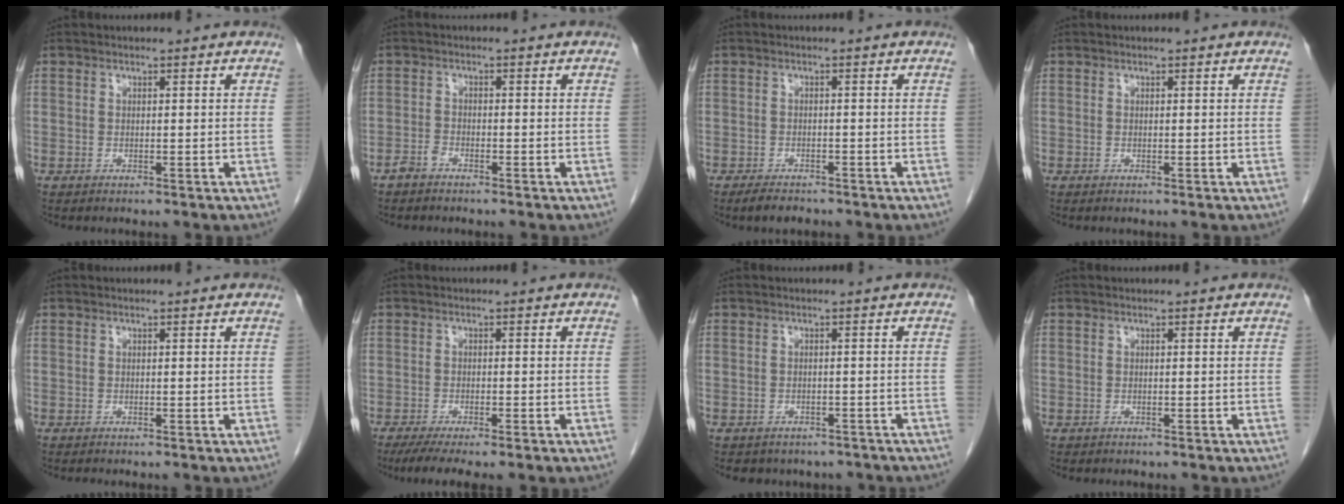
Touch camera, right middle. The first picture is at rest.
{"total": 1.6, "force": [-1.4, 0.5, 0.6], "torque": [-0.016, 0.000, -0.027]}
{"total": 2.9, "force": [-2.4, 1.0, 1.3], "torque": [-0.025, -0.004, -0.036]}
{"total": 0.0}
{"total": 0.0}
{"total": 7.8, "force": [-5.8, 1.1, 5.0], "torque": [-0.071, -0.015, -0.086]}
{"total": 6.6, "force": [-5.5, 3.4, 1.3], "torque": [-0.017, 0.010, -0.056]}
{"total": 0.0}